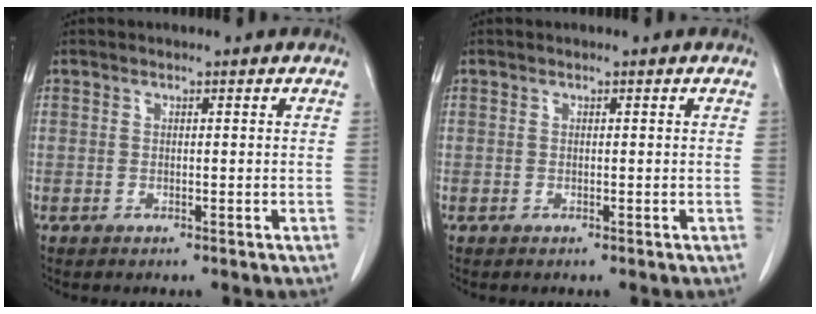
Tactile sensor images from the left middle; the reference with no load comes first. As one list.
[{"total": 0.0}]